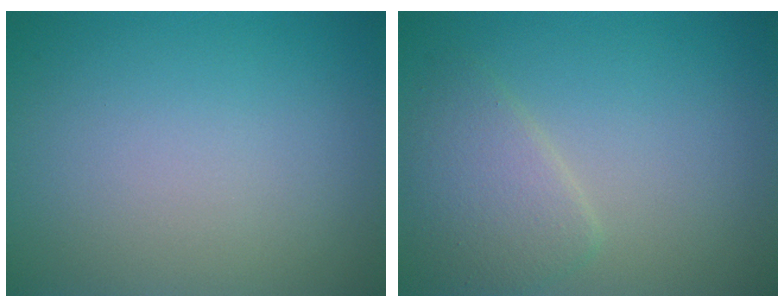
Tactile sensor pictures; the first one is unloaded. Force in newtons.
{"total": 3.1, "press": 3.1, "slide": 0.2}